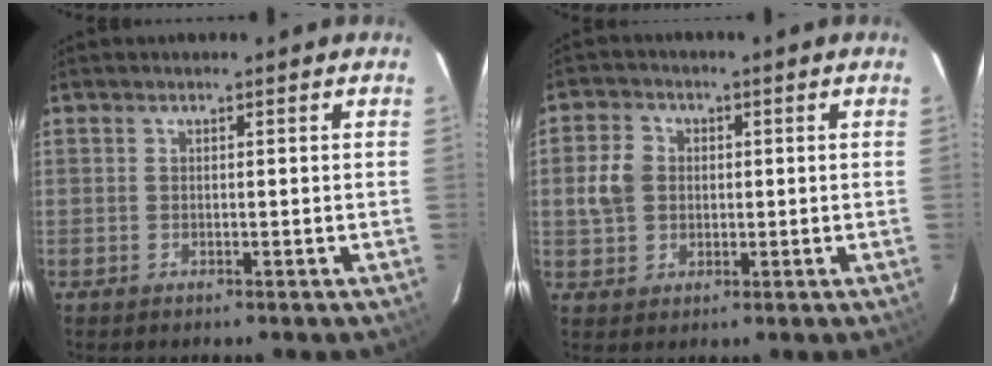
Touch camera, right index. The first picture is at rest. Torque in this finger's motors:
{"motor_torque": [0.72, 0.31, 0.27, 0.05]}